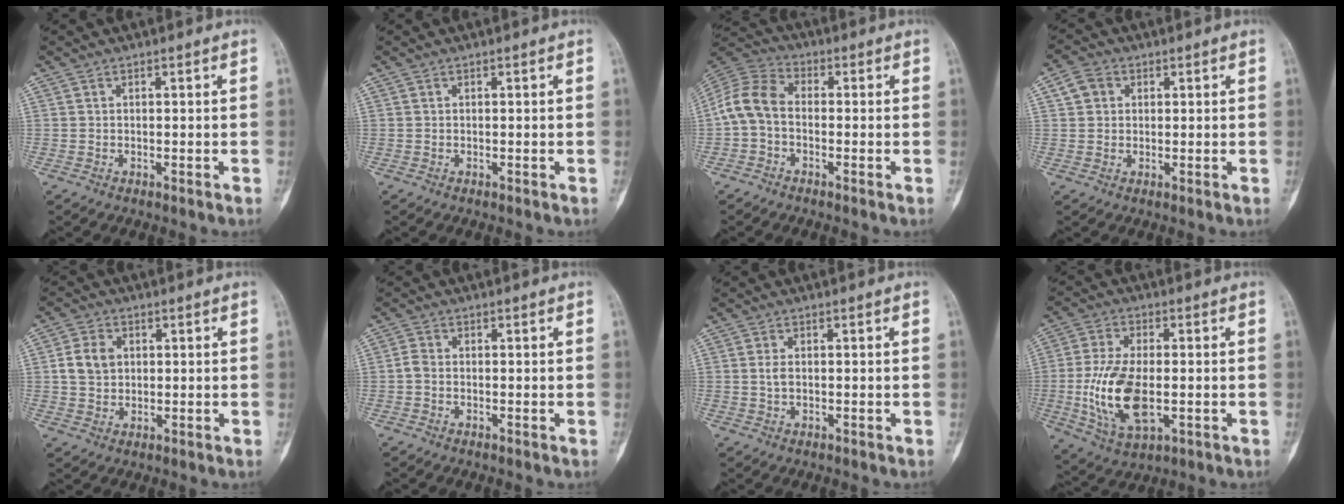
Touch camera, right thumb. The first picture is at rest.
{"total": 0.0}
{"total": 8.6, "force": [-1.2, 5.8, 6.2], "torque": [-0.121, 0.026, -0.039]}
{"total": 4.1, "force": [1.3, 3.4, 1.8], "torque": [-0.016, 0.002, 0.022]}
{"total": 5.5, "force": [0.9, 4.4, 3.2], "torque": [-0.049, 0.002, 0.016]}
{"total": 1.7, "force": [-0.5, 1.1, 1.2], "torque": [-0.025, 0.002, -0.017]}
{"total": 1.9, "force": [0.1, 1.1, 1.5], "torque": [-0.030, -0.002, 0.000]}
{"total": 14.0, "force": [-2.0, 7.1, 11.9], "torque": [-0.239, -0.005, -0.029]}